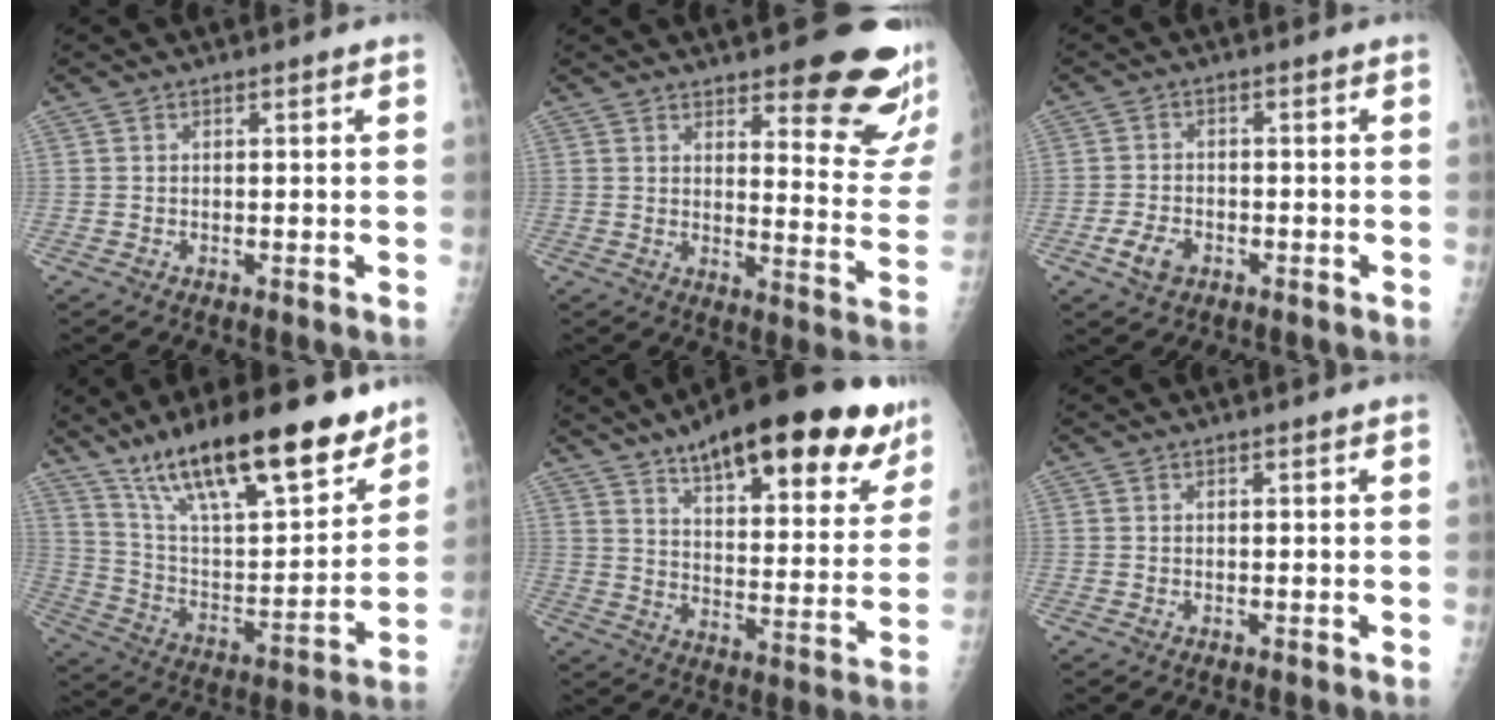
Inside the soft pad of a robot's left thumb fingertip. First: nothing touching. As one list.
[{"total": 17.8, "force": [12.2, 5.1, 11.9], "torque": [-0.112, -0.094, 0.147]}, {"total": 4.2, "force": [-2.3, 2.7, 2.2], "torque": [-0.039, 0.009, -0.039]}, {"total": 25.5, "force": [18.0, 7.4, 16.6], "torque": [-0.239, -0.062, 0.307]}, {"total": 27.0, "force": [17.8, 8.9, 18.3], "torque": [-0.226, -0.054, 0.252]}, {"total": 0.0}]